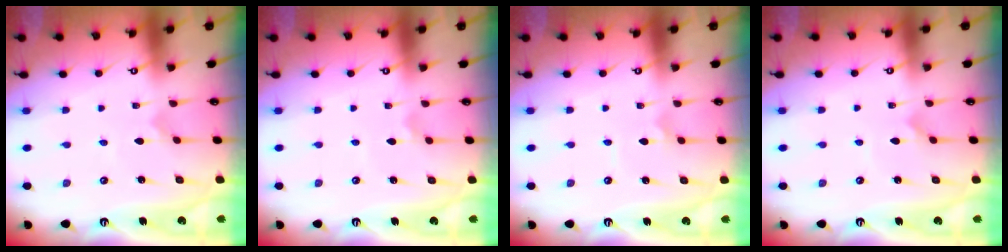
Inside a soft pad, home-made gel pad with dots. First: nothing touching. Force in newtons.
{"total": 2.1, "press": 2.0, "slide": 0.4}
{"total": 1.4, "press": 1.4, "slide": 0.1}
{"total": 1.8, "press": 1.8, "slide": 0.1}